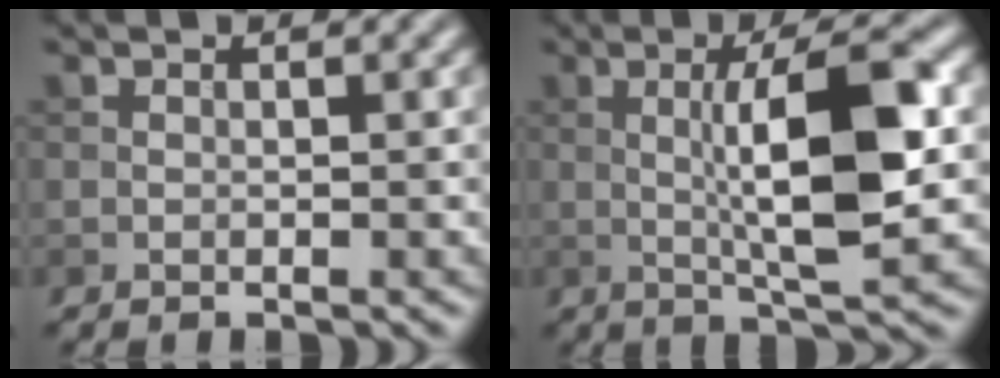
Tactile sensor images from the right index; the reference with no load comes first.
{"total": 8.4, "force": [0.3, 1.9, 8.2], "torque": [-0.127, 0.003, 0.004]}